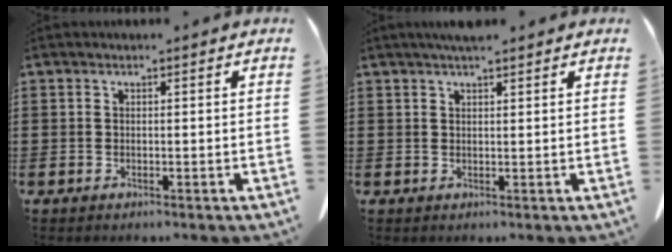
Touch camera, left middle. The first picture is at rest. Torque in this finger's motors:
{"motor_torque": [0.28, 0.21, 0.04, 0.05]}